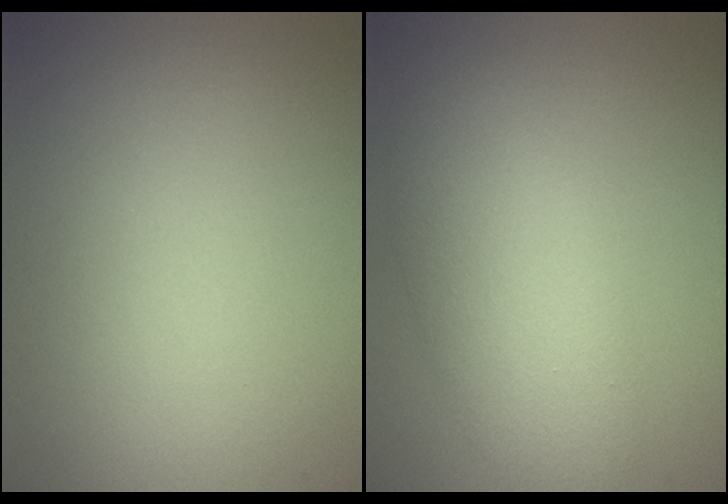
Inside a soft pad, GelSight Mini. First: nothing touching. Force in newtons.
{"total": 5.5, "press": 5.5, "slide": 0.2}